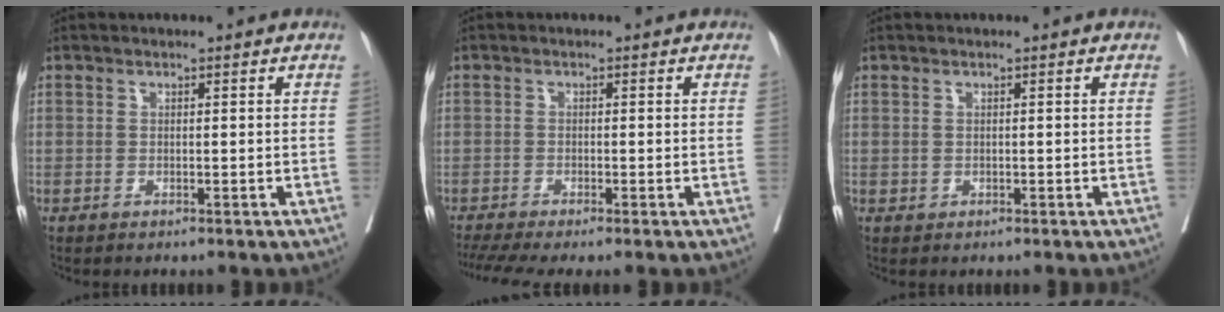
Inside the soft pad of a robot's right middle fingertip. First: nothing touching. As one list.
[{"total": 5.7, "force": [-4.4, 0.2, 3.5], "torque": [-0.060, -0.011, -0.076]}, {"total": 0.0}]